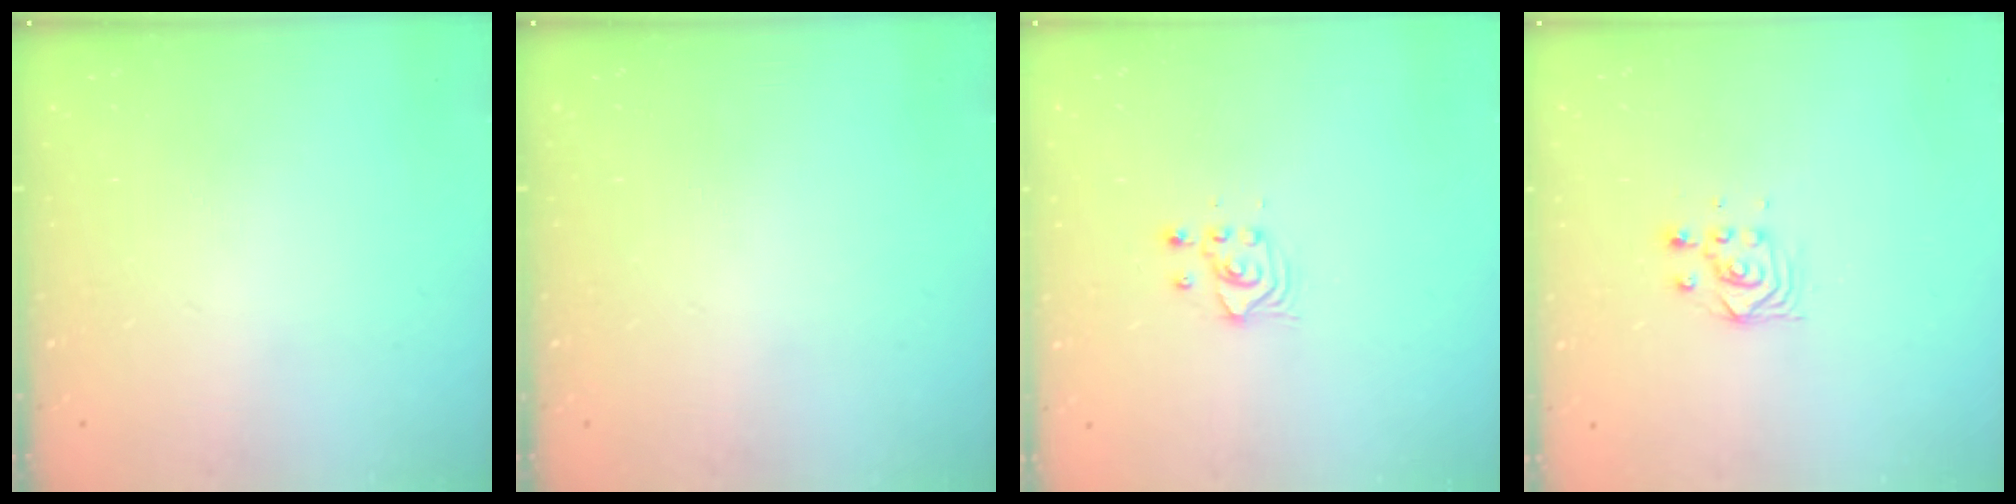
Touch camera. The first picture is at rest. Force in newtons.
{"total": 0.0}
{"total": 3.7, "press": 3.7, "slide": 0.3}
{"total": 3.4, "press": 3.4, "slide": 0.1}